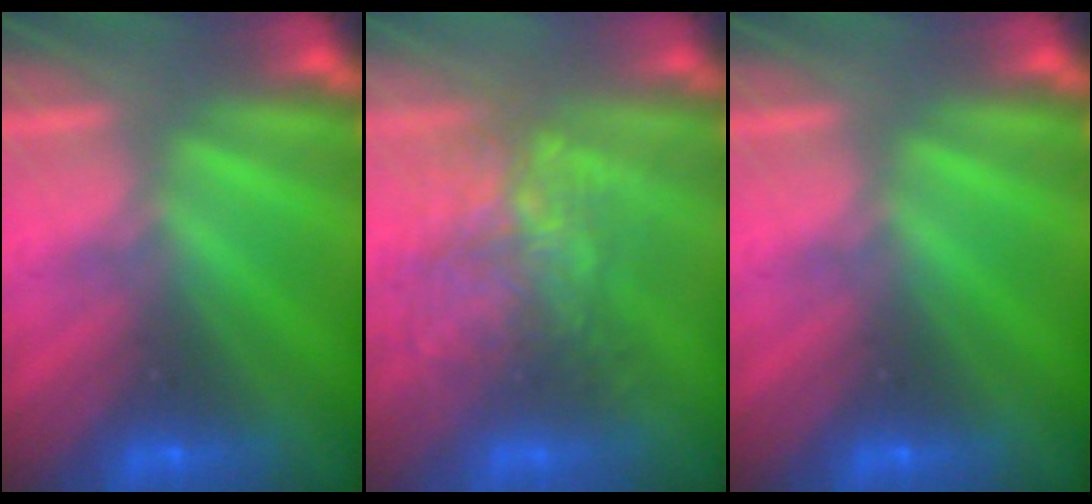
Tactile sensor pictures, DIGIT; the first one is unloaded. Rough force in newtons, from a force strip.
{"total": 3.5}
{"total": 0.0}